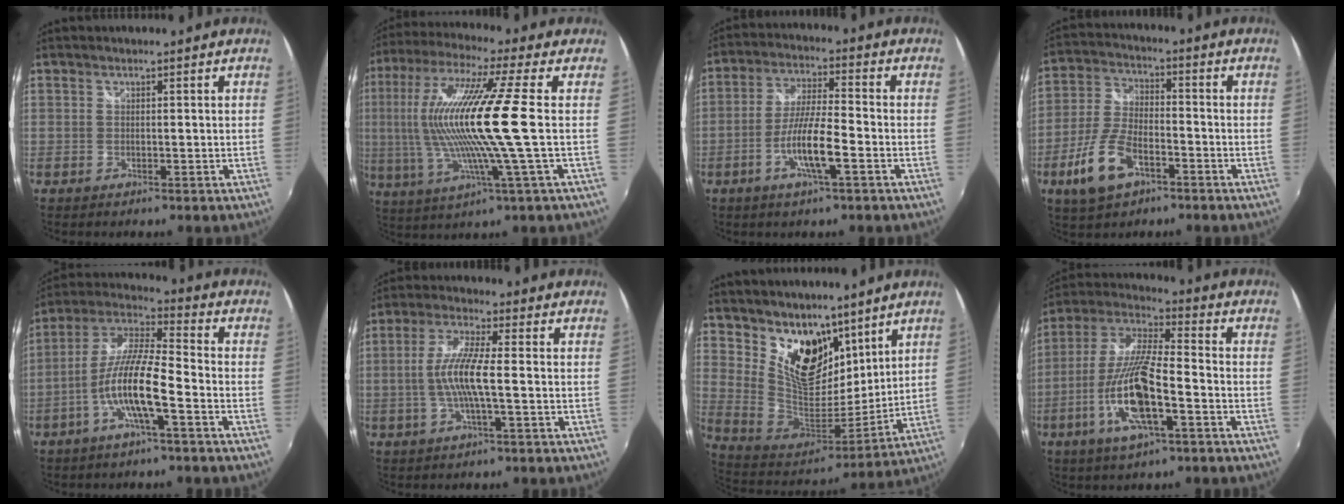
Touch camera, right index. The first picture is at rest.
{"total": 18.2, "force": [0.3, 0.1, 18.2], "torque": [-0.337, -0.003, 0.003]}
{"total": 8.8, "force": [-3.6, 1.0, 8.0], "torque": [-0.159, -0.004, -0.067]}
{"total": 11.3, "force": [-5.7, 5.5, 8.1], "torque": [-0.182, -0.003, -0.104]}
{"total": 11.6, "force": [-4.5, 1.5, 10.6], "torque": [-0.216, 0.002, -0.088]}
{"total": 8.3, "force": [-1.3, 0.8, 8.2], "torque": [-0.170, 0.002, -0.025]}
{"total": 17.4, "force": [11.0, 10.0, 9.0], "torque": [-0.177, 0.001, 0.215]}
{"total": 15.5, "force": [-5.8, 3.6, 13.9], "torque": [-0.290, -0.012, -0.112]}